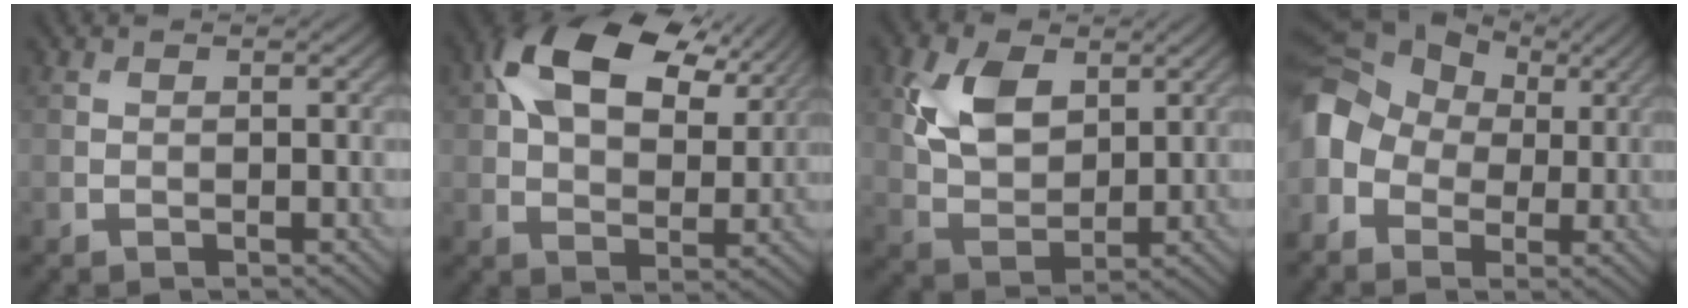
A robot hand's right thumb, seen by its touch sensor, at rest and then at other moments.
{"total": 15.5, "force": [6.5, 9.2, 10.6], "torque": [-0.199, 0.012, 0.111]}
{"total": 8.5, "force": [3.1, 5.4, 5.8], "torque": [-0.135, 0.001, 0.059]}
{"total": 11.7, "force": [0.6, 9.4, 7.0], "torque": [-0.183, -0.003, -0.005]}